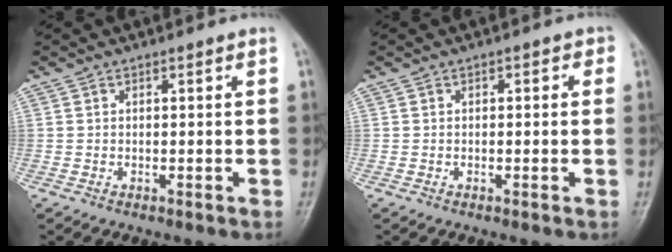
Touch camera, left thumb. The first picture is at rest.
{"total": 1.8, "force": [0.2, 1.2, 1.3], "torque": [0.001, 0.005, -0.008]}